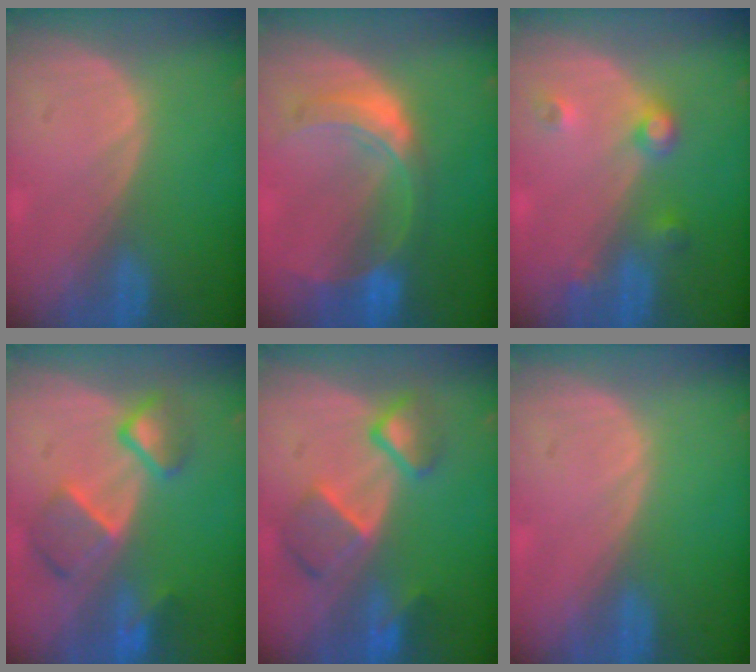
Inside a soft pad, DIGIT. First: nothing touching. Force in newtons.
{"total": 7.6, "press": 6.7, "slide": 3.6}
{"total": 3.7, "press": 3.4, "slide": 1.3}
{"total": 7.4, "press": 6.8, "slide": 2.8}
{"total": 7.4, "press": 6.8, "slide": 2.8}
{"total": 0.0}